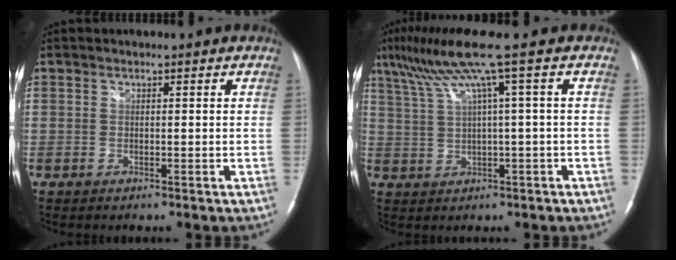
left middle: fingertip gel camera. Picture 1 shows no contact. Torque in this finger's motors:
{"motor_torque": [0.01, -0.11, 0.23, 0.16]}